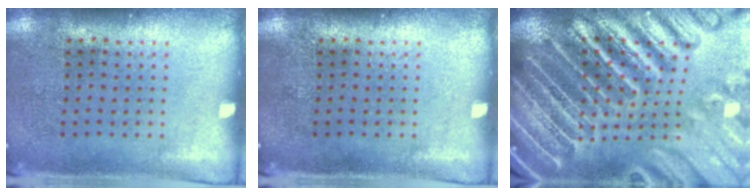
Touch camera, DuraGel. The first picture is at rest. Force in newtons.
{"total": 0.0}
{"total": 5.6, "press": 4.8, "slide": 2.7}